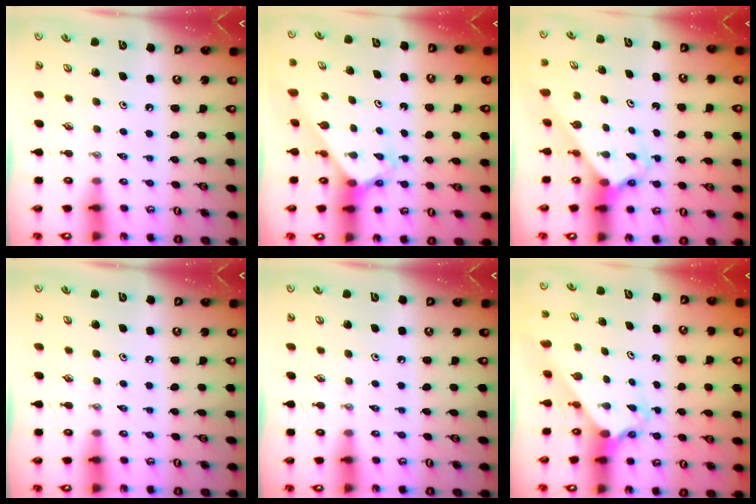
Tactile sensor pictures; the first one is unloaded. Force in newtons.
{"total": 2.7, "press": 2.7, "slide": 0.2}
{"total": 2.2, "press": 2.2, "slide": 0.1}
{"total": 0.0}
{"total": 0.0}
{"total": 2.0, "press": 2.0, "slide": 0.2}